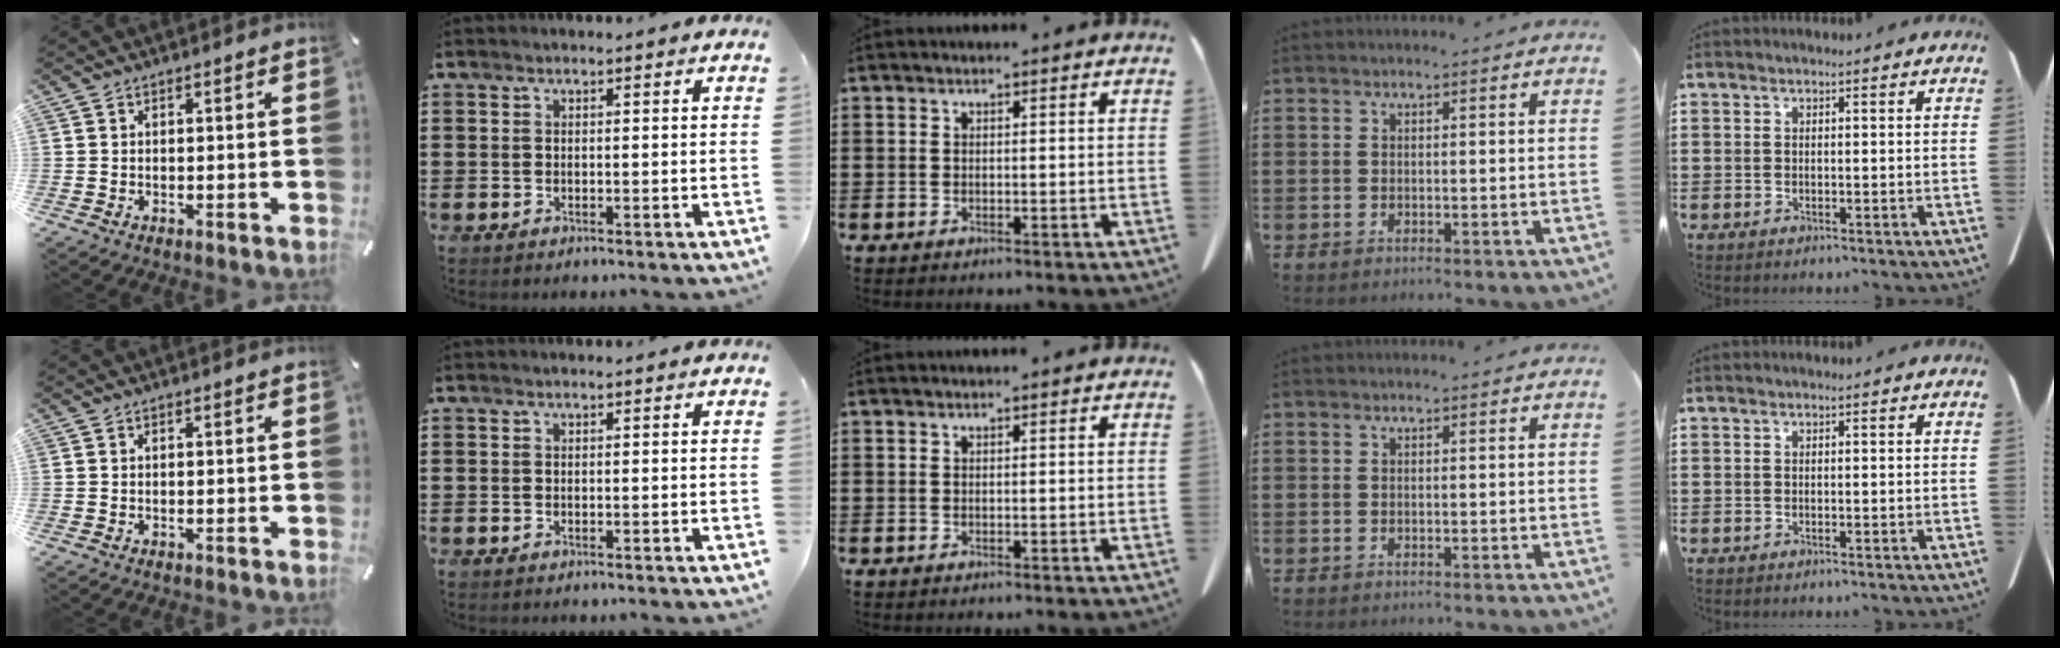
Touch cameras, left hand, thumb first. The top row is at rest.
{}